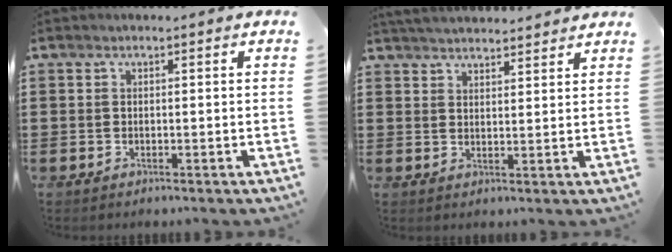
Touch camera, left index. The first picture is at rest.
{"total": 3.5, "force": [3.4, 0.0, 0.4], "torque": [-0.018, -0.009, 0.064]}